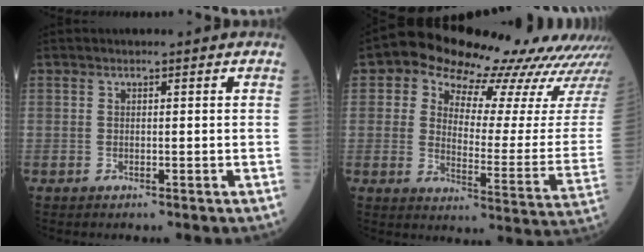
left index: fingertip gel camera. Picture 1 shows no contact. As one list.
[{"total": 23.6, "force": [20.6, 5.5, 10.0], "torque": [-0.136, -0.059, 0.244]}]